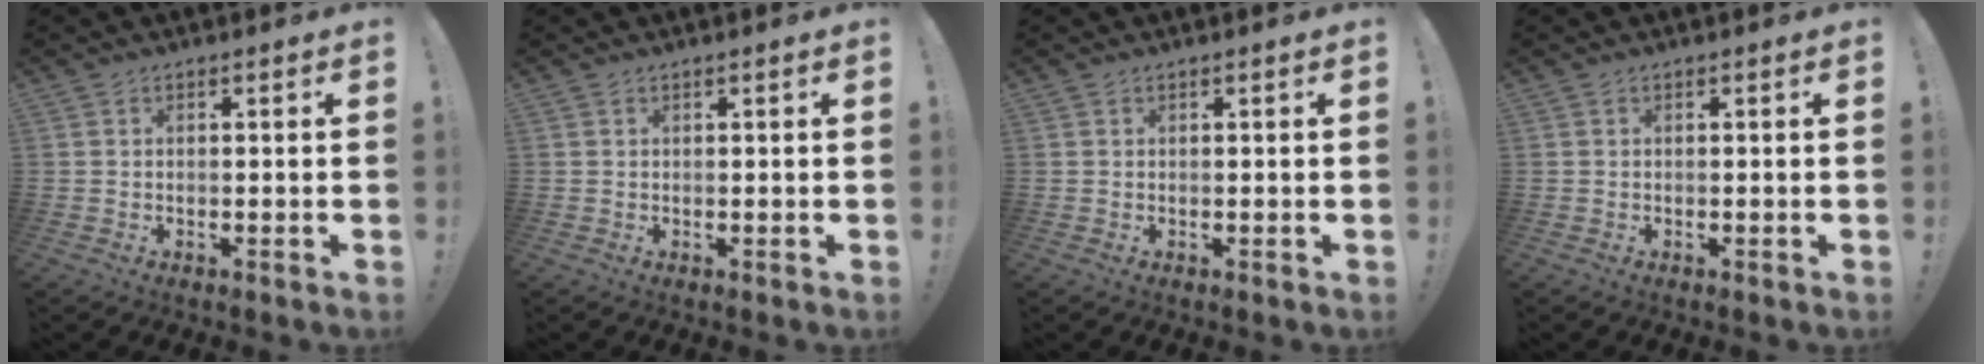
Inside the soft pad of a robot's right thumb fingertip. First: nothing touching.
{"total": 0.0}
{"total": 0.0}
{"total": 0.0}